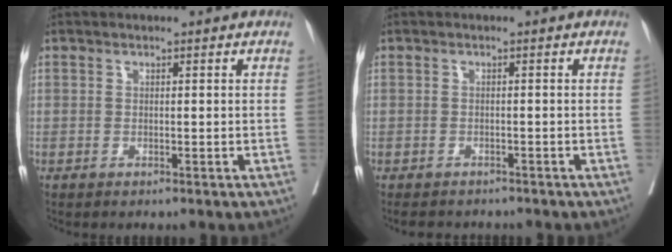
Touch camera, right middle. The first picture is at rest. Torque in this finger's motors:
{"motor_torque": [0.34, -0.35, 0.13, 0.01]}